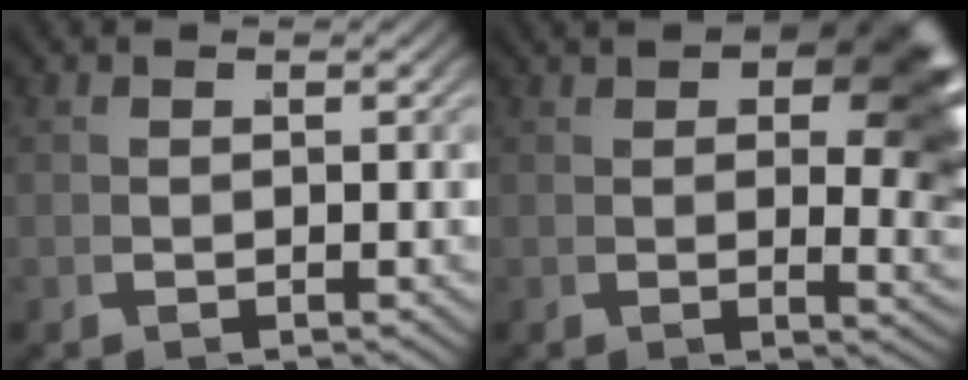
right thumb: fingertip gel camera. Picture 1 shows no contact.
{"total": 11.1, "force": [2.6, 5.2, 9.5], "torque": [-0.092, -0.008, 0.039]}